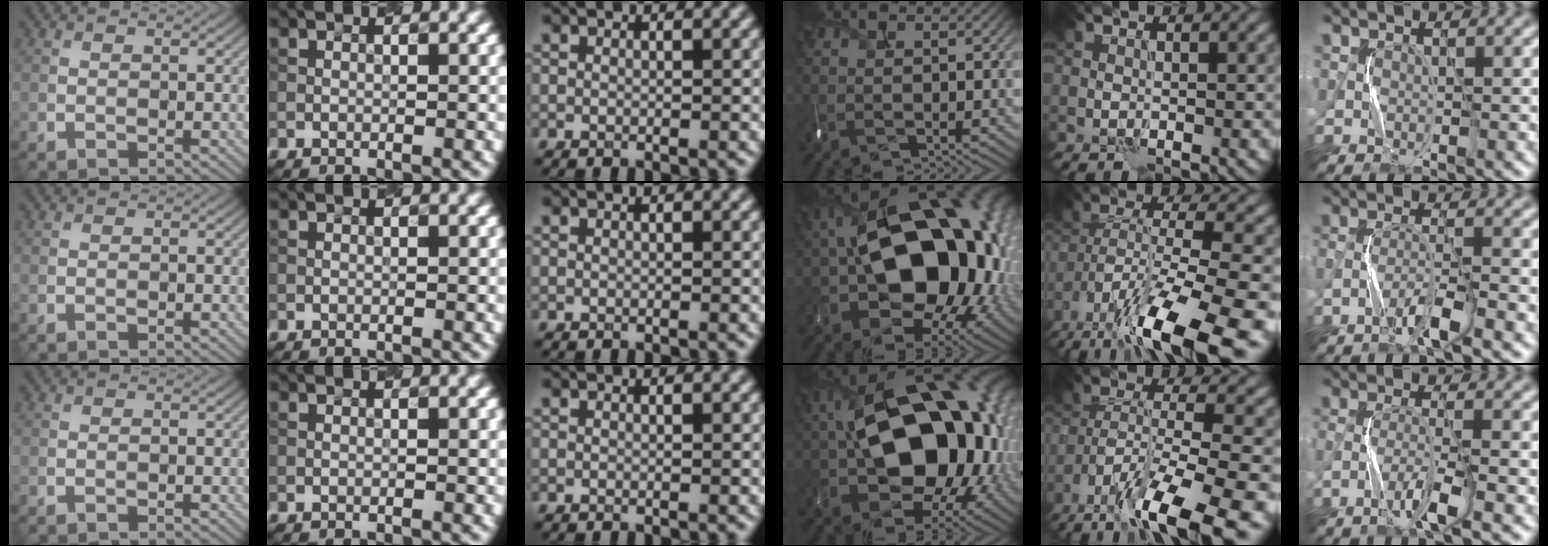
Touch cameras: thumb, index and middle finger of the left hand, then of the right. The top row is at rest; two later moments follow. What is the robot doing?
{"motion": "shake", "object": "tambourine"}